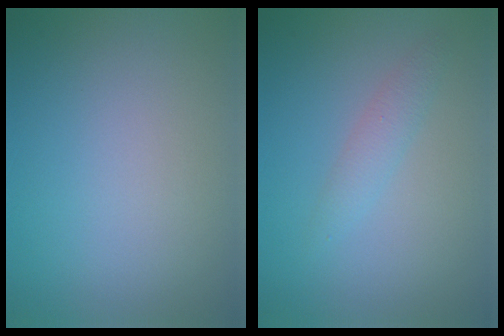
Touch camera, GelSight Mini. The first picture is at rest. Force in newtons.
{"total": 1.6, "press": 1.6, "slide": 0.0}